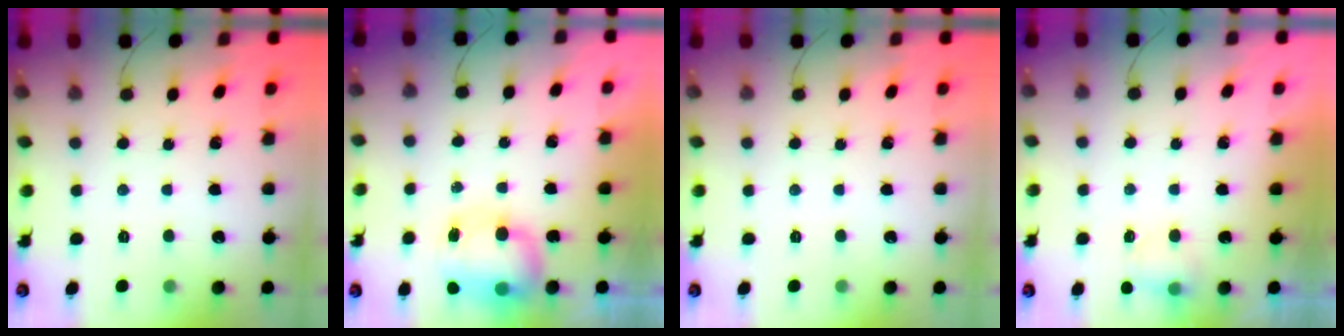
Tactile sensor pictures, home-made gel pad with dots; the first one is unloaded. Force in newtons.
{"total": 9.7, "press": 9.3, "slide": 2.7}
{"total": 0.0}
{"total": 4.7, "press": 4.5, "slide": 1.3}